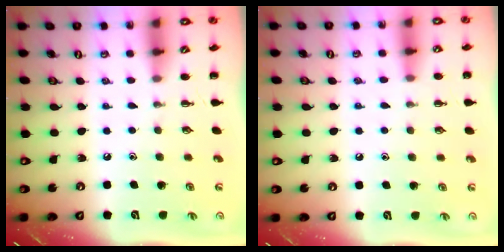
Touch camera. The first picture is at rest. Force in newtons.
{"total": 6.6, "press": 6.2, "slide": 2.2}